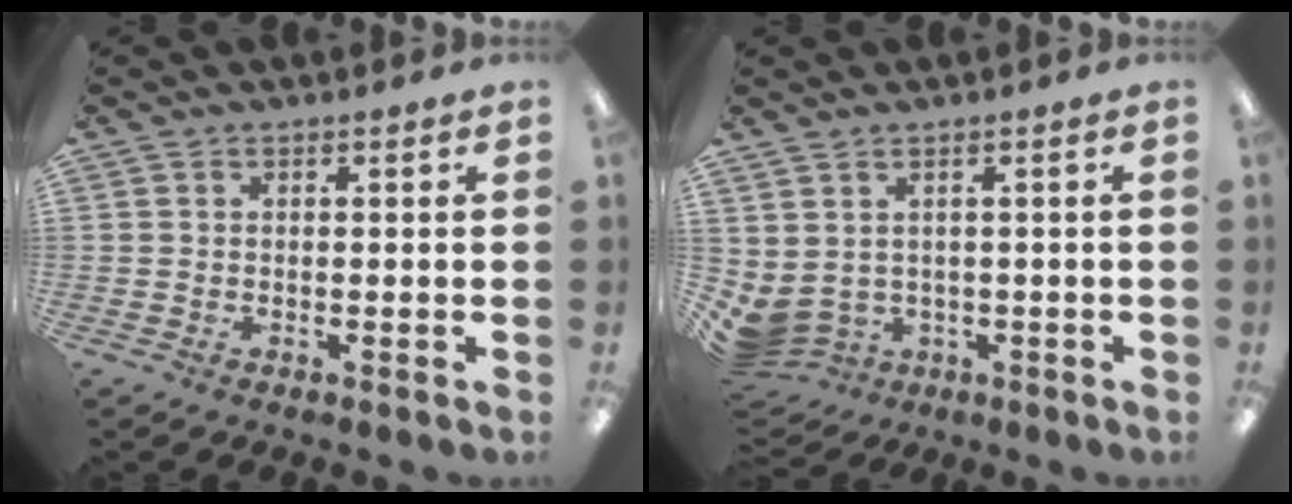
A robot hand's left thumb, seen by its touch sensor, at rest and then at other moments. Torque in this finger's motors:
{"motor_torque": [0.14, 1.45, 0.11, -0.15, 0.11]}